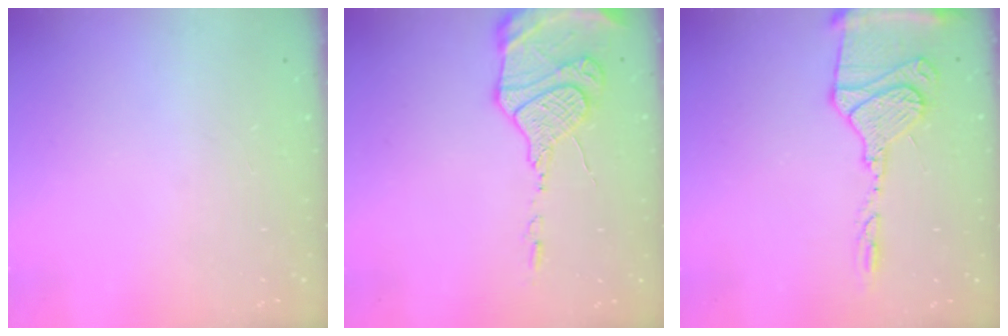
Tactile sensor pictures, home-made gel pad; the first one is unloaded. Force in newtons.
{"total": 15.6, "press": 15.1, "slide": 3.7}
{"total": 14.7, "press": 14.6, "slide": 1.8}